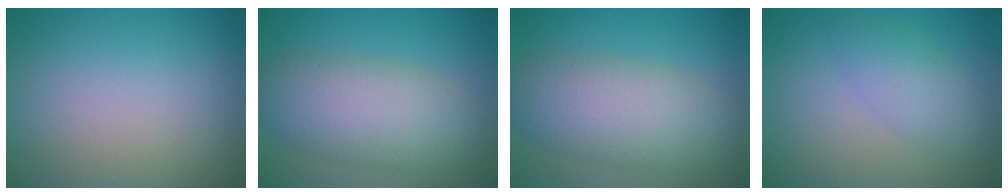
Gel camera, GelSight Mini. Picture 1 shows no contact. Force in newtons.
{"total": 7.6, "press": 7.6, "slide": 0.3}
{"total": 7.6, "press": 7.6, "slide": 0.3}
{"total": 2.8, "press": 2.8, "slide": 0.2}